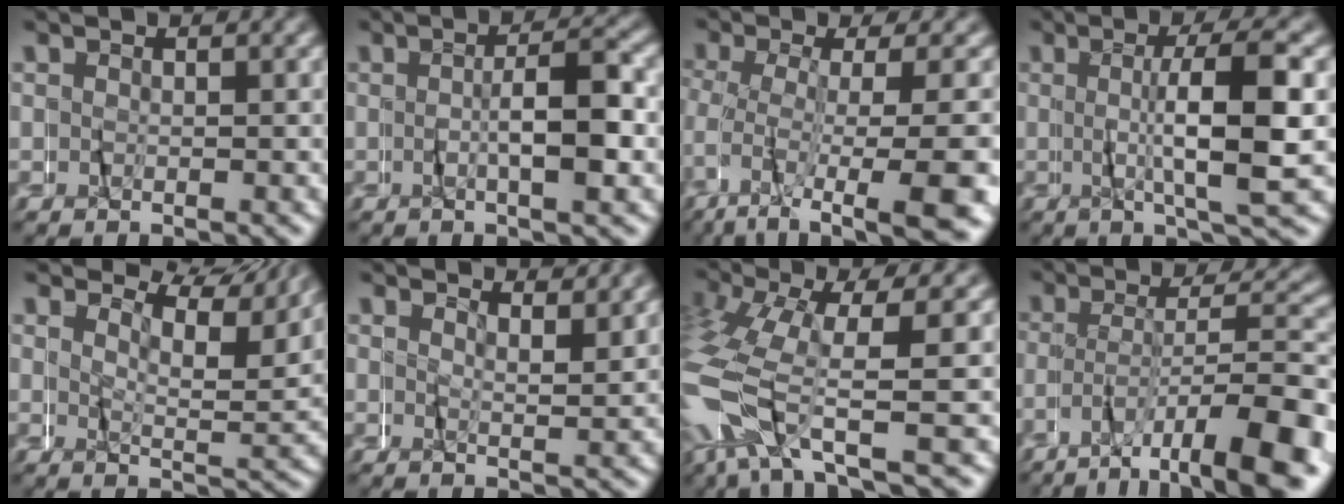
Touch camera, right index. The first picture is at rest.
{"total": 4.2, "force": [-0.2, 0.3, 4.1], "torque": [-0.056, 0.011, -0.006]}
{"total": 7.5, "force": [-3.8, 1.4, 6.3], "torque": [-0.106, -0.013, -0.056]}
{"total": 6.8, "force": [0.4, -0.2, 6.8], "torque": [-0.105, 0.011, 0.003]}
{"total": 4.9, "force": [4.0, 0.8, 2.8], "torque": [-0.037, 0.019, 0.053]}
{"total": 2.1, "force": [1.9, -0.9, -0.1], "torque": [-0.009, -0.001, 0.030]}
{"total": 7.7, "force": [-2.5, 4.2, 5.9], "torque": [-0.178, -0.028, -0.032]}
{"total": 8.7, "force": [-5.5, 1.5, 6.6], "torque": [-0.092, -0.006, -0.085]}